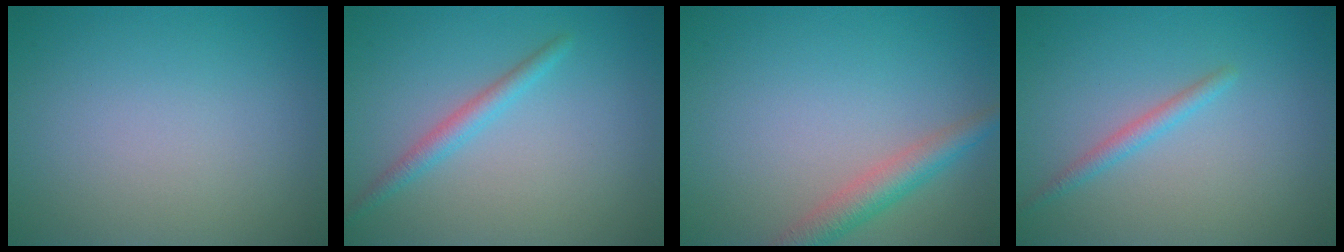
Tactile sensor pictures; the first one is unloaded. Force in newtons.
{"total": 1.8, "press": 1.8, "slide": 0.1}
{"total": 3.2, "press": 3.2, "slide": 0.1}
{"total": 1.4, "press": 1.4, "slide": 0.1}